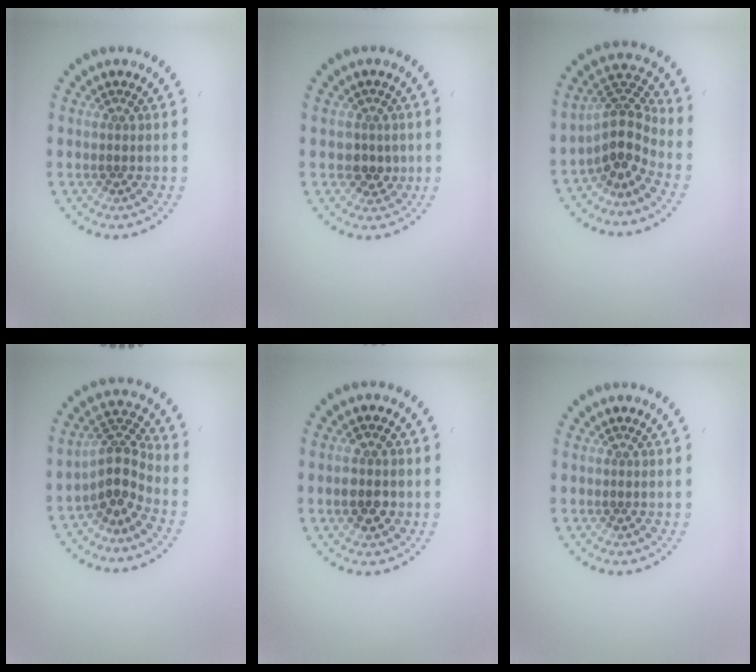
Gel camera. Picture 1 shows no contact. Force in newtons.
{"total": 2.0, "press": 1.8, "slide": 0.9}
{"total": 3.9, "press": 2.8, "slide": 2.7}
{"total": 3.6, "press": 2.7, "slide": 2.4}
{"total": 2.5, "press": 2.5, "slide": 0.3}
{"total": 0.0}